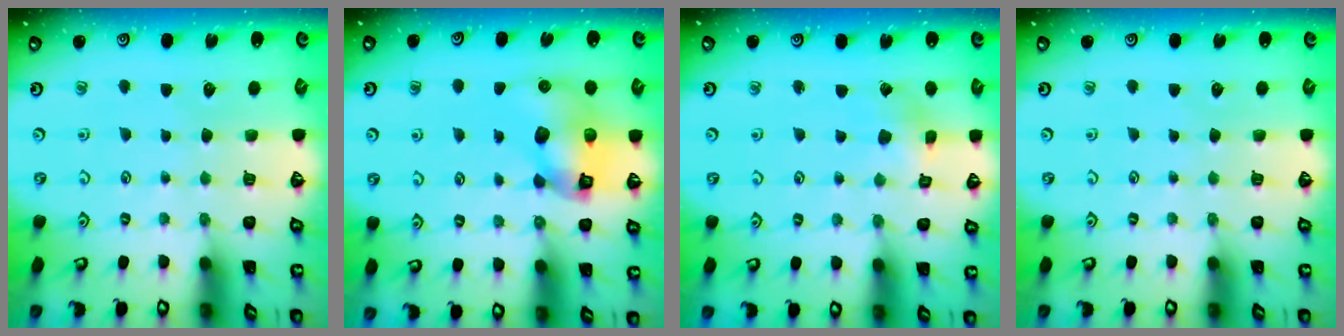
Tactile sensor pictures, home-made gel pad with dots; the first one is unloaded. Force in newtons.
{"total": 10.5, "press": 10.4, "slide": 1.6}
{"total": 2.5, "press": 2.5, "slide": 0.2}
{"total": 0.0}